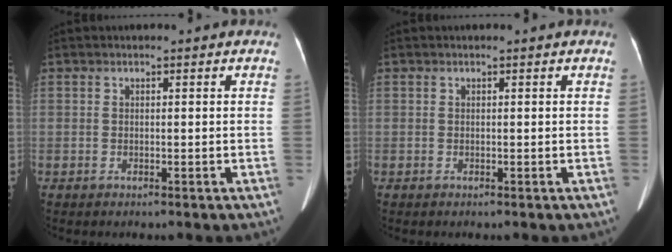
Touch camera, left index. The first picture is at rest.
{"total": 0.0}